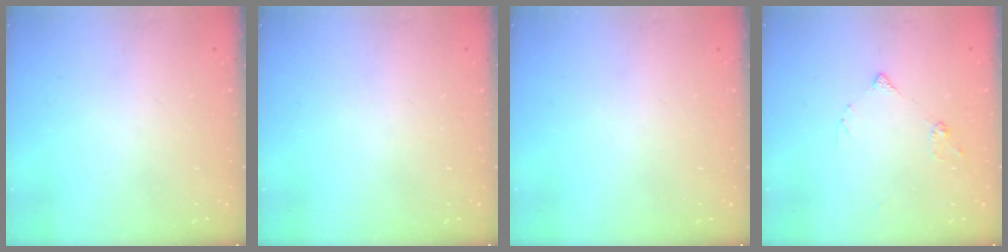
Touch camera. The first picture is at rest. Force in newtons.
{"total": 0.0}
{"total": 0.0}
{"total": 5.4, "press": 5.3, "slide": 0.9}